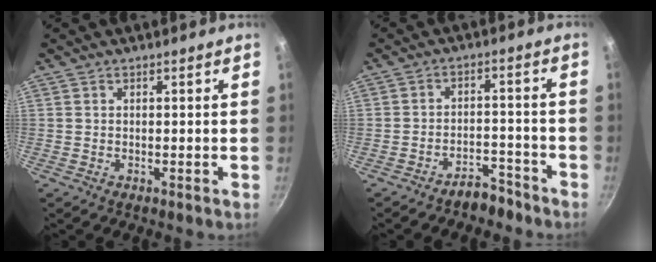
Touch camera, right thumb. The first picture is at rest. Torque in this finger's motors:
{"motor_torque": [-0.23, -0.04, -0.16, 0.09, 0.02]}